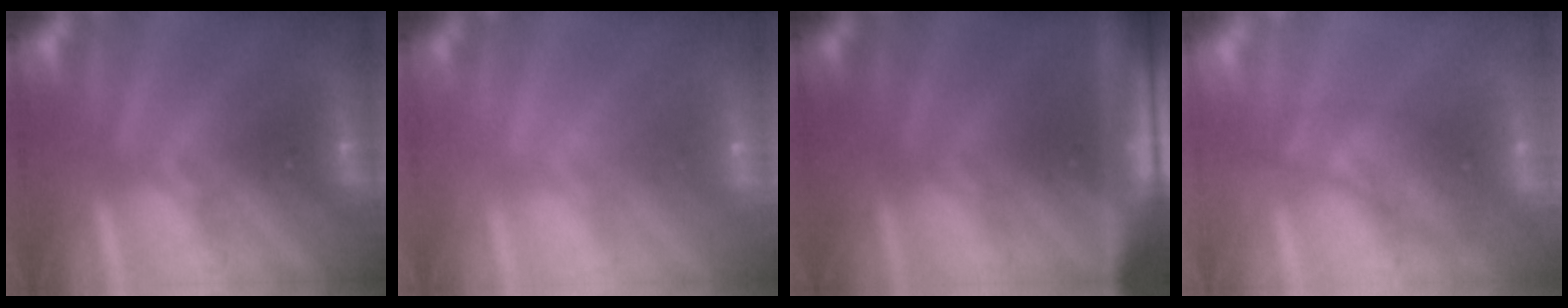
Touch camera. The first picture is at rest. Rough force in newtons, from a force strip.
{"total": 1.8}
{"total": 5.7}
{"total": 2.6}